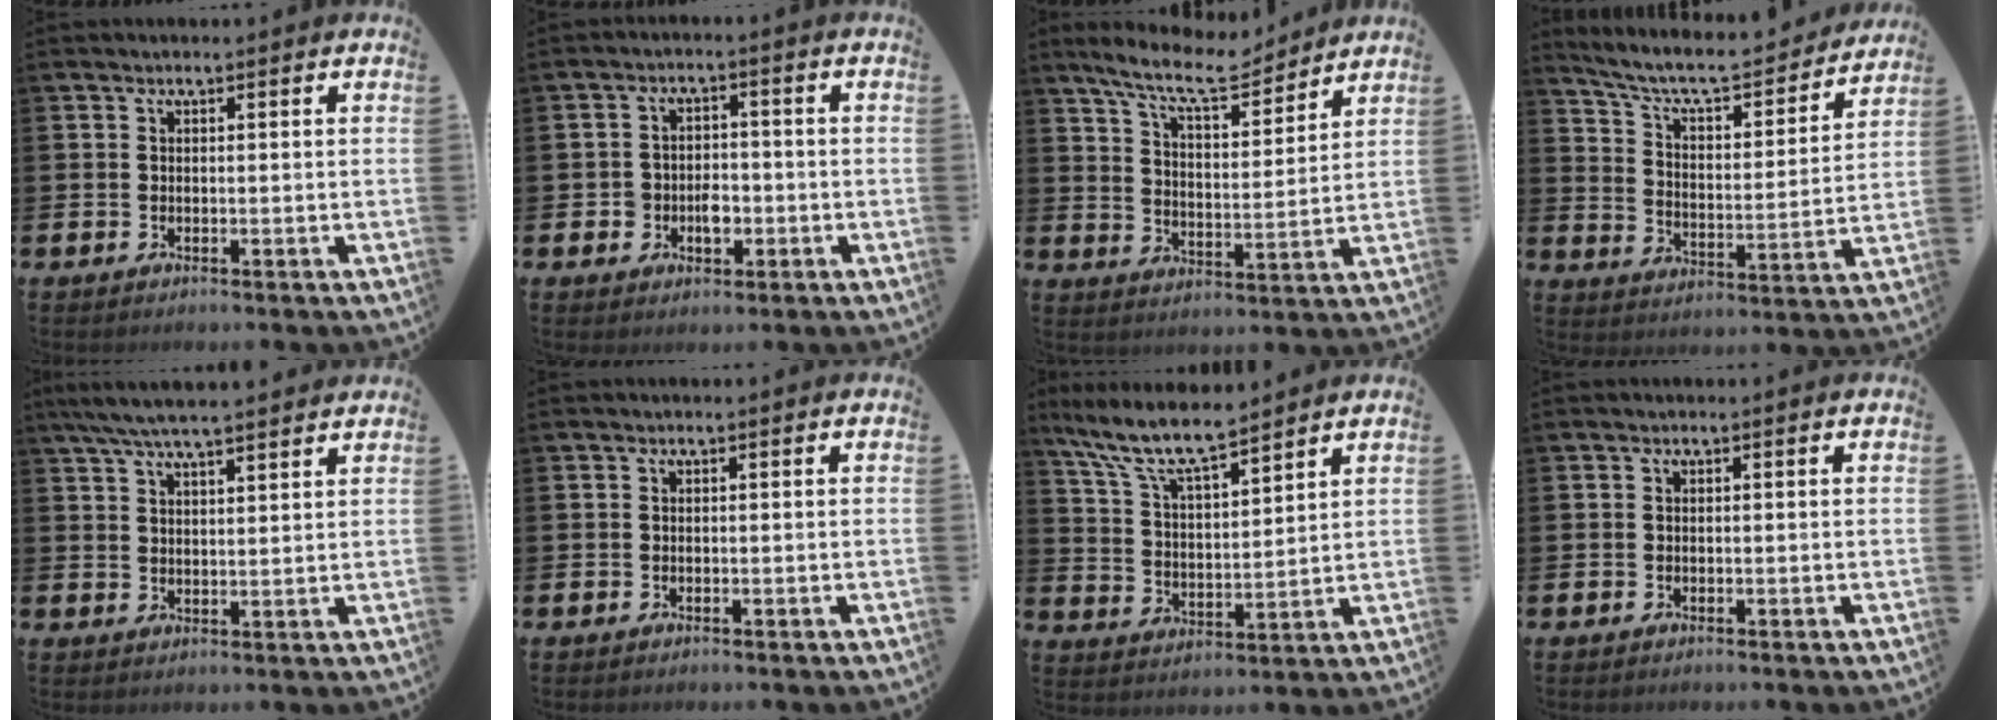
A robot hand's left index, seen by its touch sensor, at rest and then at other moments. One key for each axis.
{"total": 3.2, "fx": -1.2, "fy": 2.5, "fz": 1.6, "tx": -0.027, "ty": 0.002, "tz": -0.028}
{"total": 9.5, "fx": 8.6, "fy": 1.8, "fz": 3.6, "tx": -0.091, "ty": -0.045, "tz": 0.154}
{"total": 7.7, "fx": 6.8, "fy": 1.9, "fz": 3.0, "tx": -0.091, "ty": -0.049, "tz": 0.114}
{"total": 5.6, "fx": 5.2, "fy": 0.3, "fz": 2.1, "tx": -0.056, "ty": -0.017, "tz": 0.094}
{"total": 0.0}
{"total": 9.0, "fx": 7.9, "fy": 1.5, "fz": 4.0, "tx": -0.113, "ty": -0.040, "tz": 0.141}
{"total": 0.0}